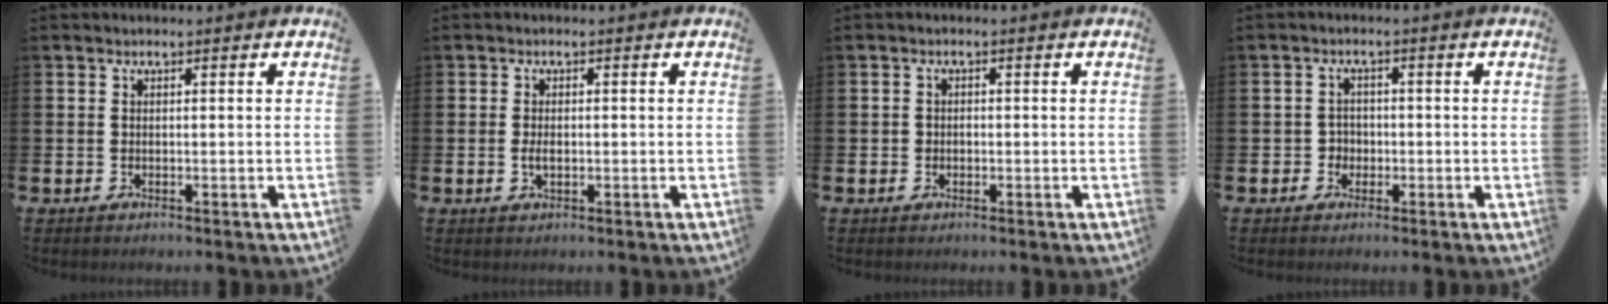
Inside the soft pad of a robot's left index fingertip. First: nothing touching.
{"total": 1.7, "force": [-0.1, 0.9, 1.4], "torque": [-0.022, 0.000, -0.005]}
{"total": 1.0, "force": [-0.2, 1.0, 0.3], "torque": [0.006, 0.001, -0.009]}
{"total": 2.1, "force": [-0.6, 2.0, 0.3], "torque": [-0.007, 0.005, -0.019]}